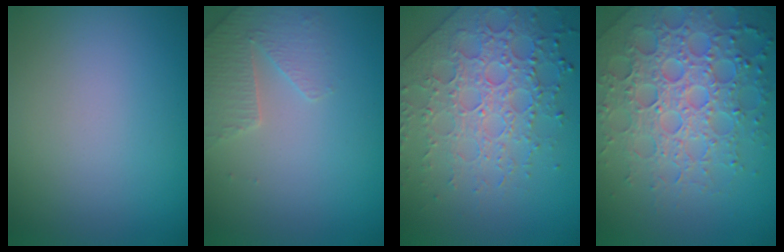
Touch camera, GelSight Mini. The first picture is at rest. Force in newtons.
{"total": 2.8, "press": 2.7, "slide": 0.7}
{"total": 6.0, "press": 5.2, "slide": 3.1}
{"total": 7.3, "press": 7.1, "slide": 1.6}